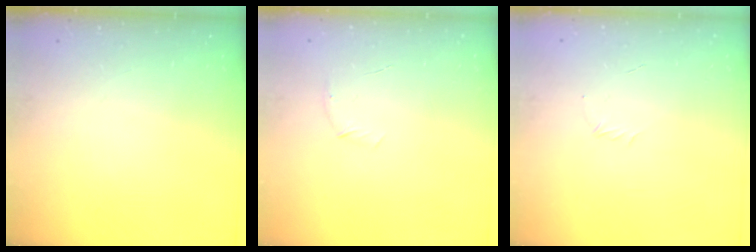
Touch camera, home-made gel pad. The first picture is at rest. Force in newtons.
{"total": 3.8, "press": 3.6, "slide": 1.2}
{"total": 2.9, "press": 2.8, "slide": 0.7}